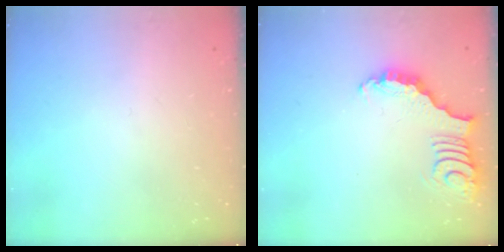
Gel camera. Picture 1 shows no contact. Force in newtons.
{"total": 3.6, "press": 3.5, "slide": 0.7}